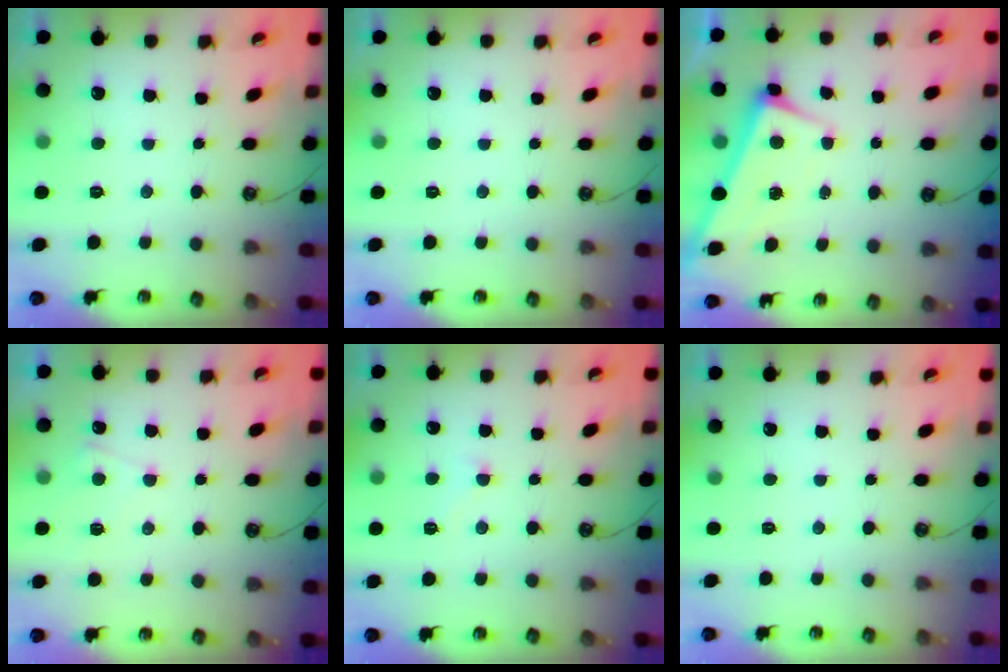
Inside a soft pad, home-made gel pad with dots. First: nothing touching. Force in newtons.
{"total": 0.0}
{"total": 2.8, "press": 2.8, "slide": 0.5}
{"total": 6.1, "press": 6.1, "slide": 0.4}
{"total": 2.9, "press": 2.9, "slide": 0.5}
{"total": 0.0}